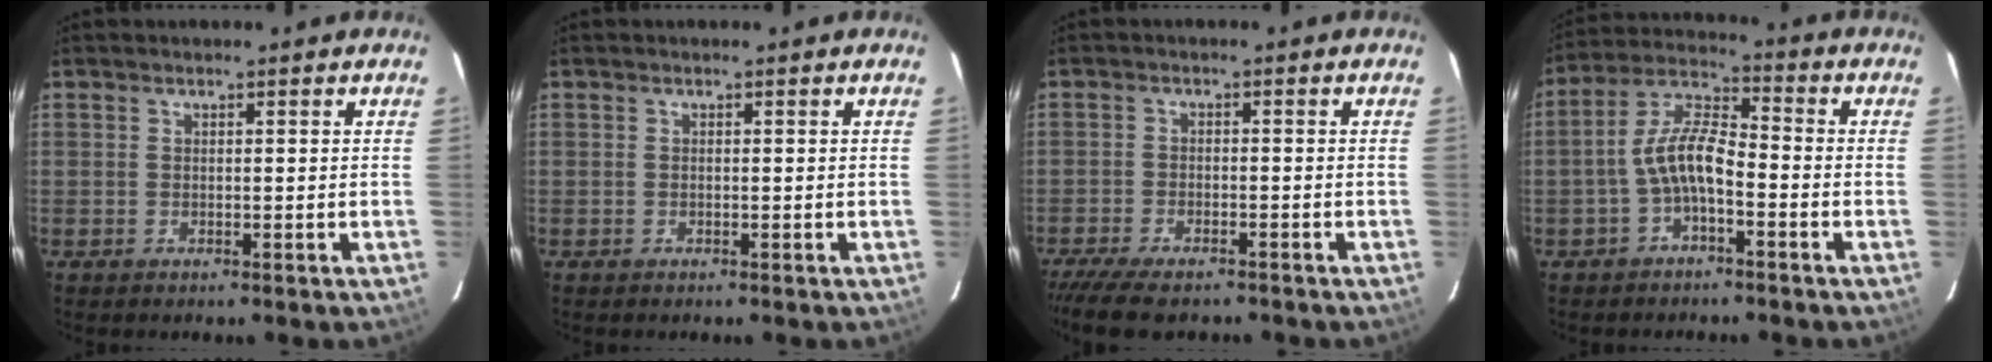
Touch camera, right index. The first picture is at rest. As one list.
[{"total": 0.0}, {"total": 9.0, "force": [-7.7, 2.4, 4.1], "torque": [-0.104, -0.033, -0.133]}, {"total": 7.8, "force": [-2.9, 2.6, 6.7], "torque": [-0.145, 0.019, -0.058]}]